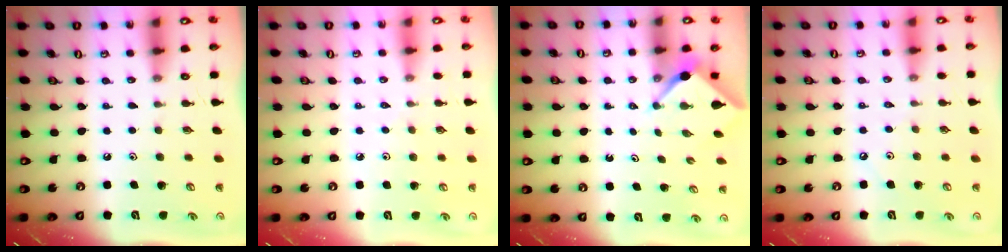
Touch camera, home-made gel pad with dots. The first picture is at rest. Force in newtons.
{"total": 1.7, "press": 1.6, "slide": 0.4}
{"total": 2.5, "press": 2.5, "slide": 0.3}
{"total": 2.0, "press": 1.9, "slide": 0.4}